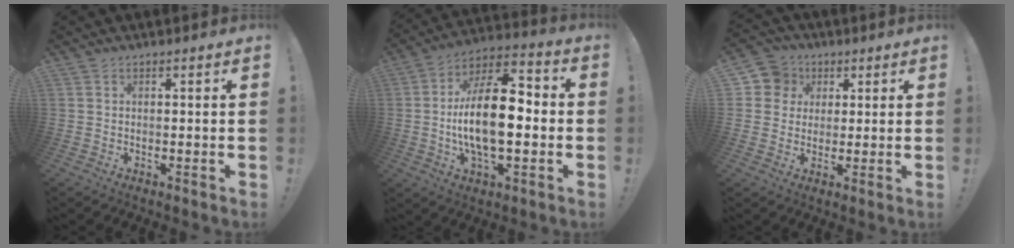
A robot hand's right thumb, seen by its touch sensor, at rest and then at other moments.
{"total": 18.8, "force": [-2.3, 8.8, 16.4], "torque": [-0.310, 0.006, -0.046]}
{"total": 7.8, "force": [2.1, 7.3, 1.5], "torque": [-0.024, -0.004, 0.044]}